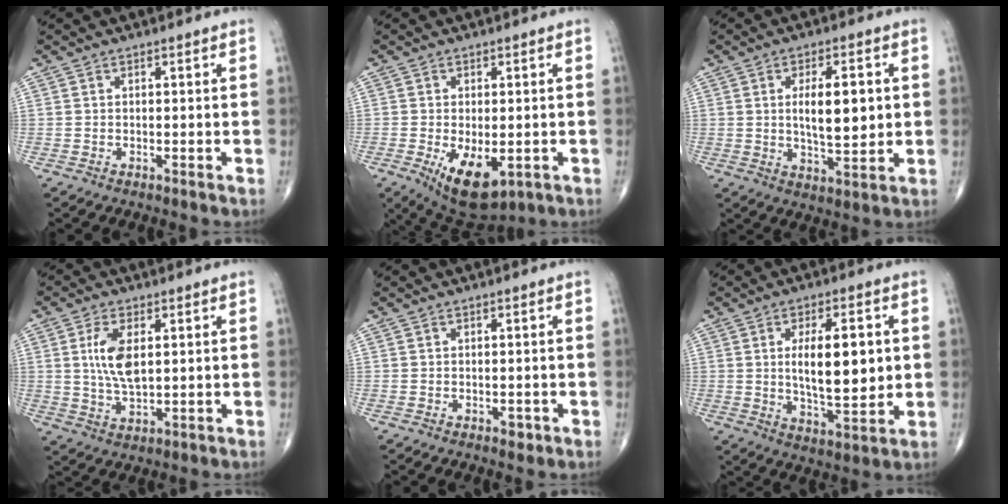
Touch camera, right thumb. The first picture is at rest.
{"total": 7.7, "force": [-2.0, 3.5, 6.5], "torque": [-0.103, -0.021, -0.020]}
{"total": 9.8, "force": [1.3, 3.8, 8.9], "torque": [-0.134, -0.011, 0.026]}
{"total": 7.6, "force": [1.6, 3.6, 6.6], "torque": [-0.130, -0.009, 0.036]}
{"total": 1.2, "force": [-0.6, 0.7, 0.8], "torque": [-0.003, -0.001, -0.007]}
{"total": 12.9, "force": [1.7, 5.1, 11.8], "torque": [-0.174, -0.018, 0.034]}